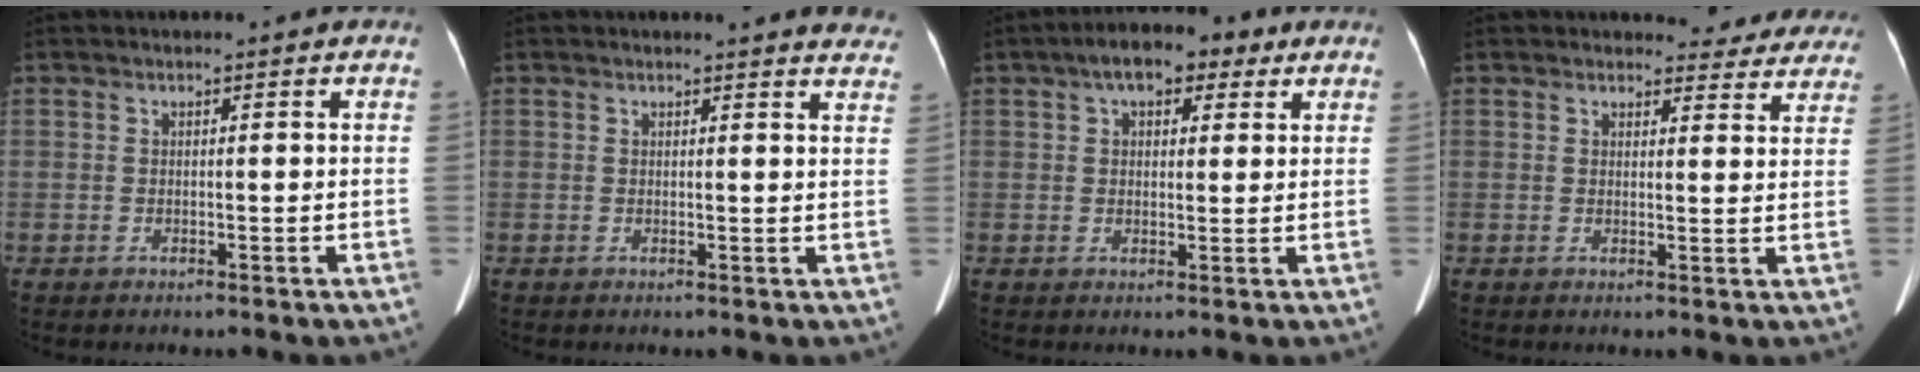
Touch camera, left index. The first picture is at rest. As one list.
[{"total": 9.3, "force": [9.1, 1.1, 1.9], "torque": [0.006, -0.036, 0.066]}, {"total": 7.7, "force": [4.3, 3.6, 5.4], "torque": [-0.081, 0.032, 0.061]}, {"total": 8.6, "force": [8.2, 2.6, 0.5], "torque": [0.032, -0.013, 0.067]}]